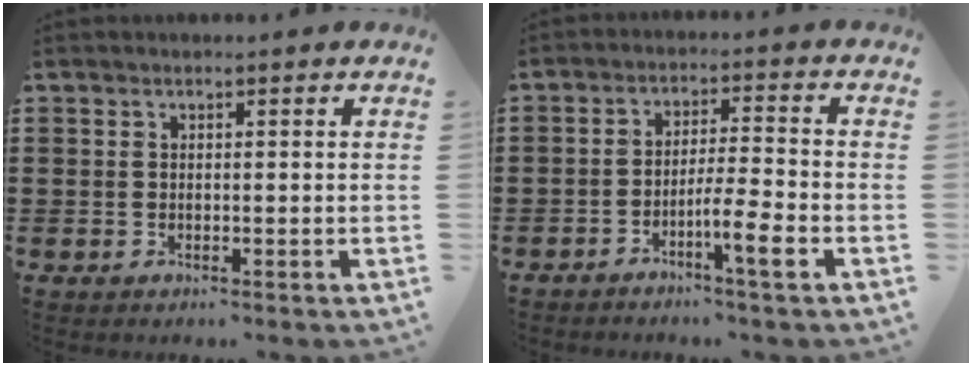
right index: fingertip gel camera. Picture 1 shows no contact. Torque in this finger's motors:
{"motor_torque": [-0.27, -0.09, 0.07, 0.06]}